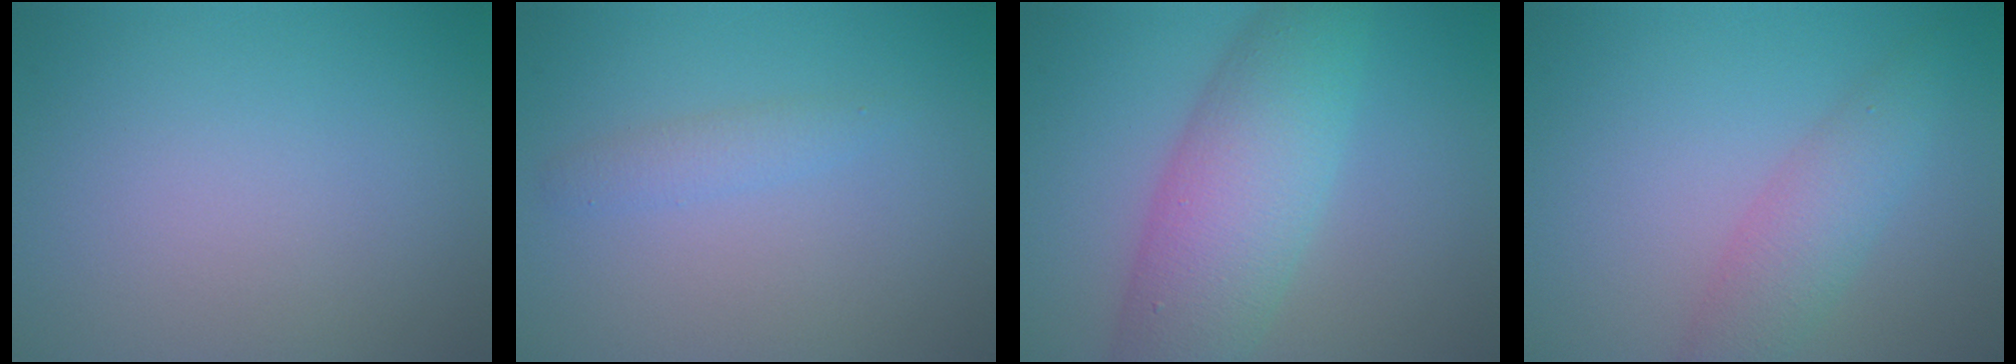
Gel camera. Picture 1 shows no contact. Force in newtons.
{"total": 1.4, "press": 1.4, "slide": 0.0}
{"total": 8.3, "press": 8.3, "slide": 0.1}
{"total": 3.5, "press": 3.5, "slide": 0.1}